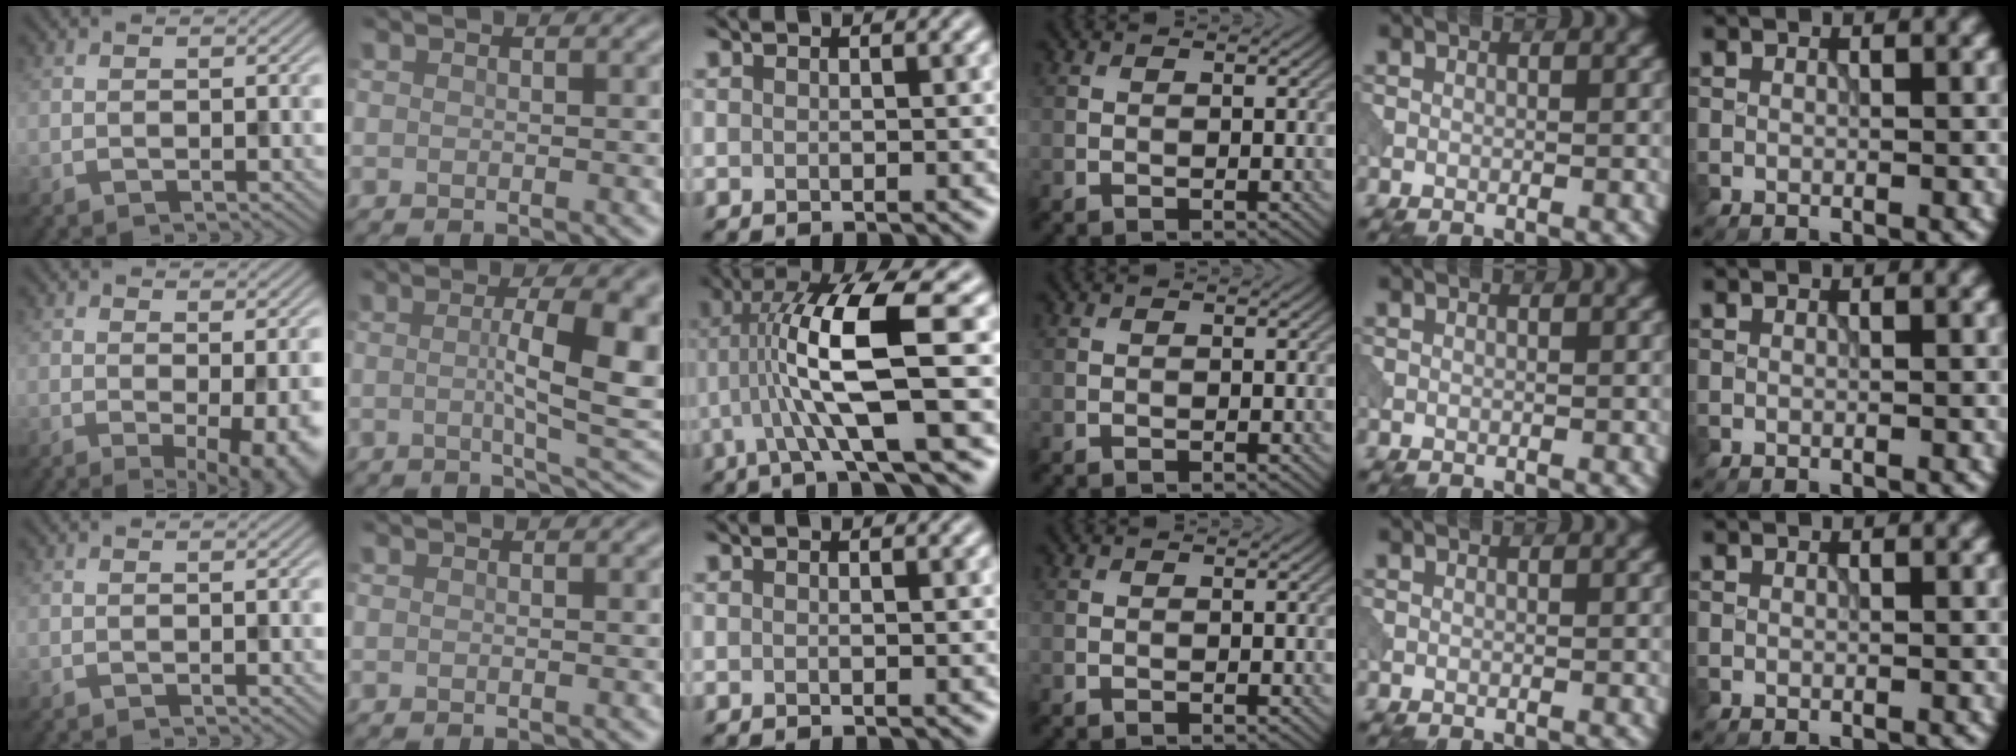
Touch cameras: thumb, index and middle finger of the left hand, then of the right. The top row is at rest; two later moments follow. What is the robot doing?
{"motion": "pour", "object": "beaker"}